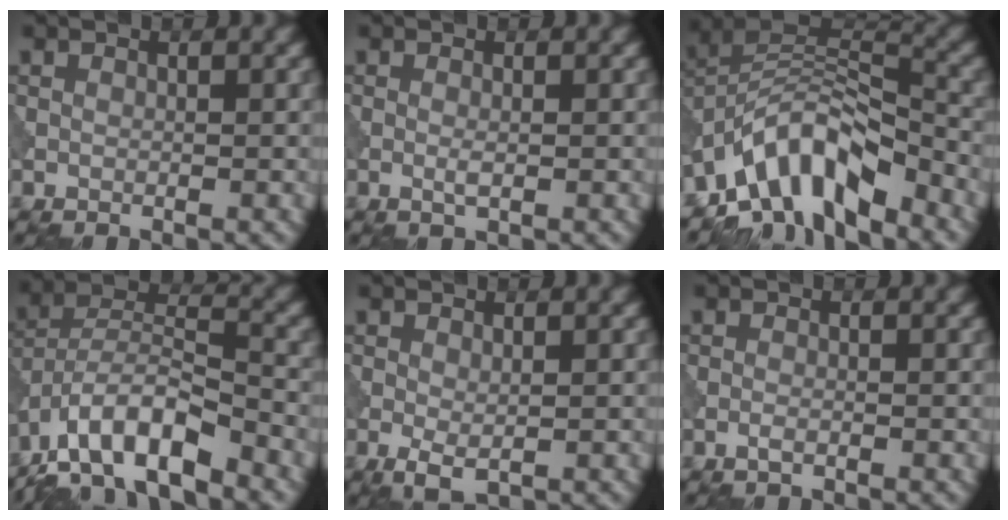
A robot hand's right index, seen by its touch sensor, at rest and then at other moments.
{"total": 0.9, "force": [-0.2, 0.2, 0.9], "torque": [-0.020, -0.003, -0.004]}
{"total": 9.2, "force": [-6.0, 4.1, 5.8], "torque": [-0.080, 0.008, -0.121]}
{"total": 9.3, "force": [-6.6, 3.1, 5.8], "torque": [-0.090, 0.010, -0.135]}
{"total": 1.9, "force": [-0.4, 0.9, 1.6], "torque": [-0.034, -0.008, -0.005]}
{"total": 0.8, "force": [-0.5, 0.2, 0.6], "torque": [-0.015, 0.000, -0.013]}